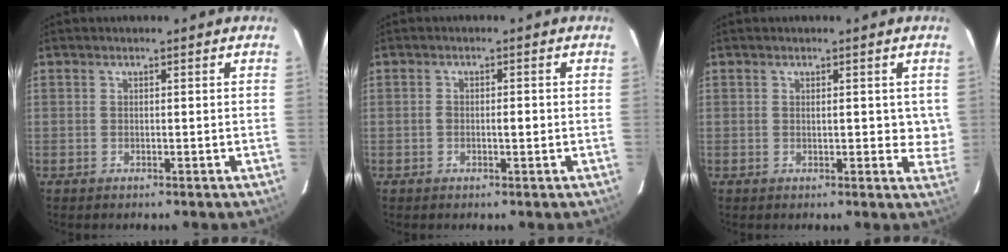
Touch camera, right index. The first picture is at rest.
{"total": 1.3, "force": [-0.2, 0.9, 0.9], "torque": [-0.013, 0.003, -0.003]}
{"total": 4.3, "force": [1.0, 2.0, 3.6], "torque": [-0.028, -0.006, 0.006]}